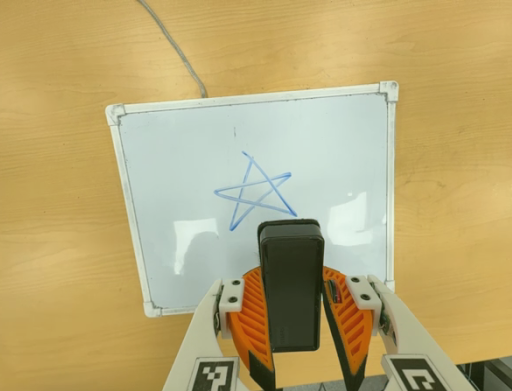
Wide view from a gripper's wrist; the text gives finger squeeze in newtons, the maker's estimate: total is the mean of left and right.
{"total": 8.9, "left": 7.7, "right": 10.1}